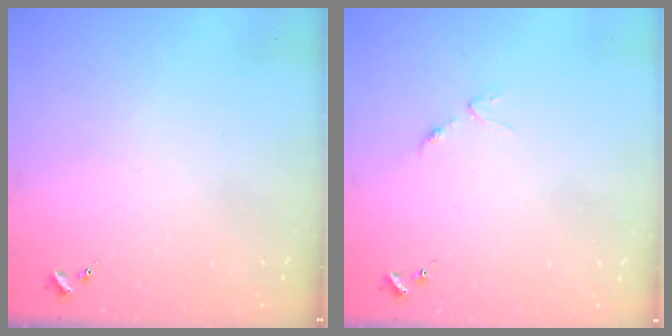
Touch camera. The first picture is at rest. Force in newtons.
{"total": 3.1, "press": 3.0, "slide": 0.4}